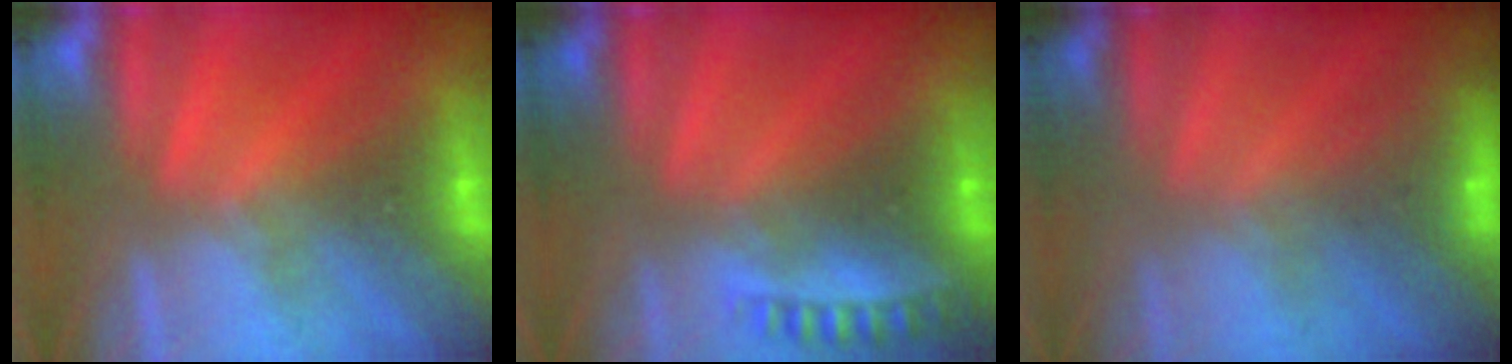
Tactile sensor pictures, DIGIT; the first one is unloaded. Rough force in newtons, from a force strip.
{"total": 2.6}
{"total": 2.9}